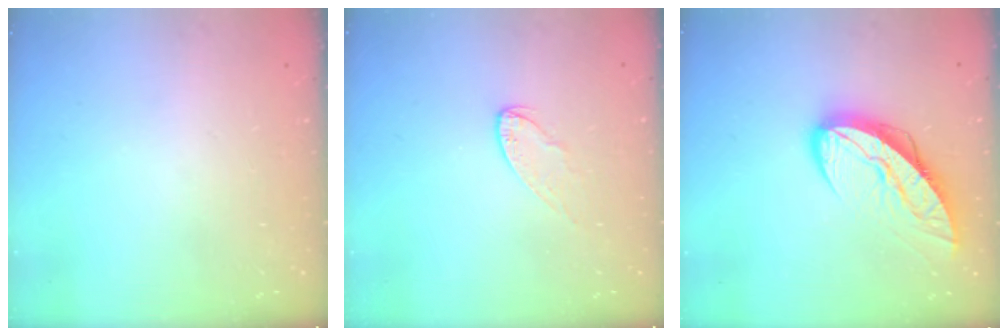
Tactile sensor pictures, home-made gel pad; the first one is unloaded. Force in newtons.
{"total": 5.5, "press": 5.5, "slide": 0.4}
{"total": 11.4, "press": 11.4, "slide": 0.7}